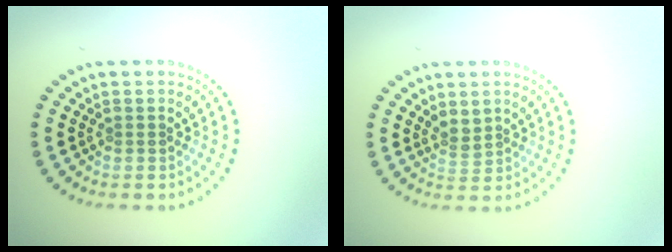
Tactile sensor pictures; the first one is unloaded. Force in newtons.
{"total": 1.6, "press": 1.2, "slide": 1.1}